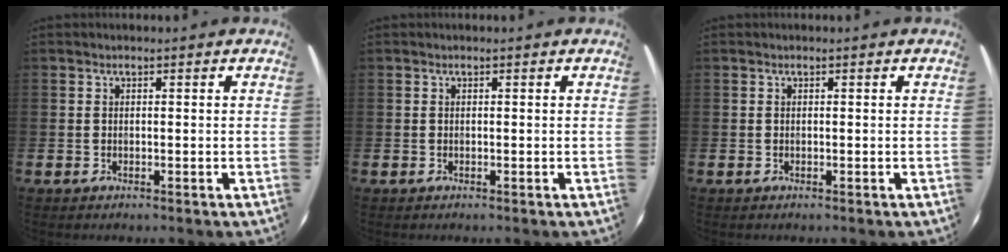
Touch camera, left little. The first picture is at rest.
{"total": 0.0}
{"total": 0.0}